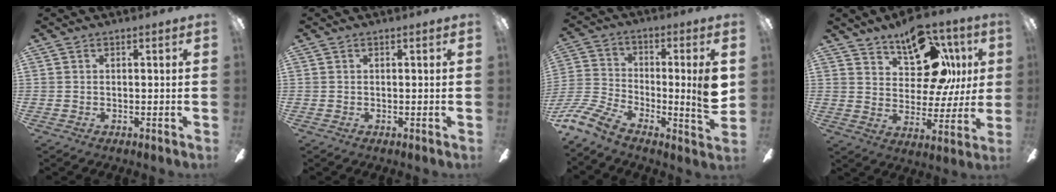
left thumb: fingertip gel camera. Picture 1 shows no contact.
{"total": 0.0}
{"total": 14.1, "force": [-3.7, 5.0, 12.7], "torque": [-0.252, 0.001, -0.064]}
{"total": 17.2, "force": [9.2, 10.0, 10.5], "torque": [-0.148, -0.039, 0.164]}